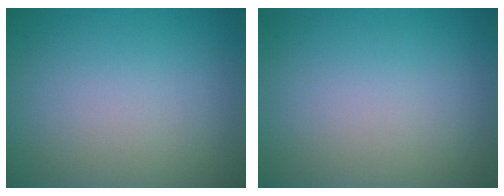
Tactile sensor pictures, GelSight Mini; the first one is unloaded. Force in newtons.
{"total": 0.0}